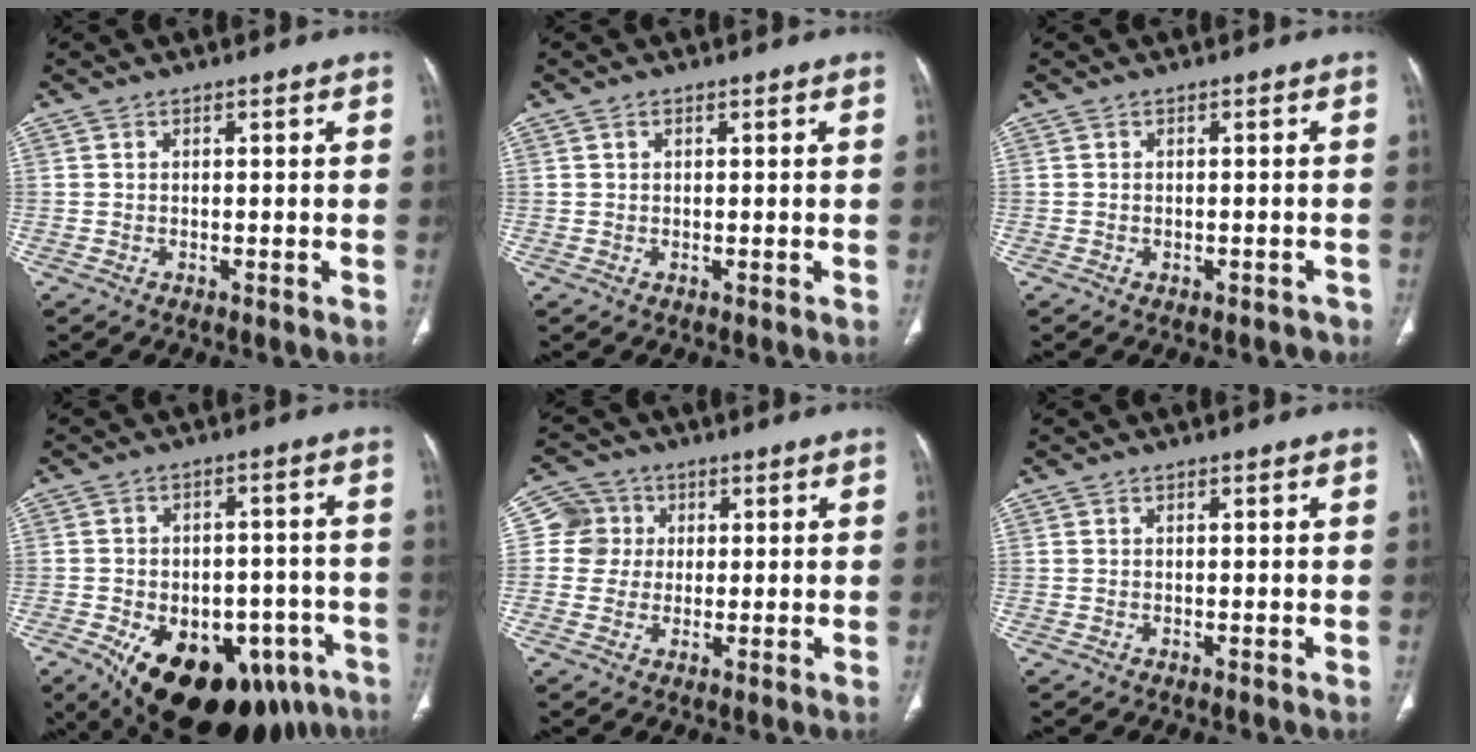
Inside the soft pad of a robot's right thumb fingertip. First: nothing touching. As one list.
[{"total": 0.7, "force": [0.4, 0.4, 0.4], "torque": [-0.008, 0.003, 0.006]}, {"total": 2.1, "force": [-1.5, 1.4, 0.7], "torque": [-0.003, 0.016, -0.014]}, {"total": 23.9, "force": [-11.9, 13.4, 15.8], "torque": [-0.199, 0.039, -0.153]}, {"total": 5.6, "force": [0.8, 5.5, 0.3], "torque": [0.029, 0.008, 0.010]}, {"total": 0.0}]